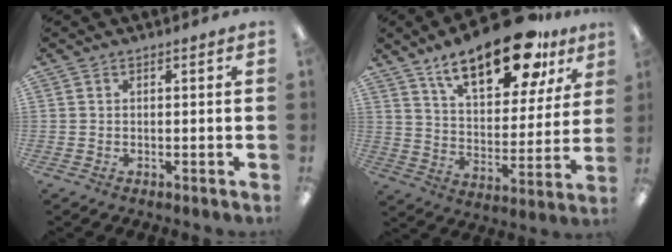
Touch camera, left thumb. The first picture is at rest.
{"total": 21.3, "force": [13.7, 8.9, 13.6], "torque": [-0.209, -0.063, 0.228]}